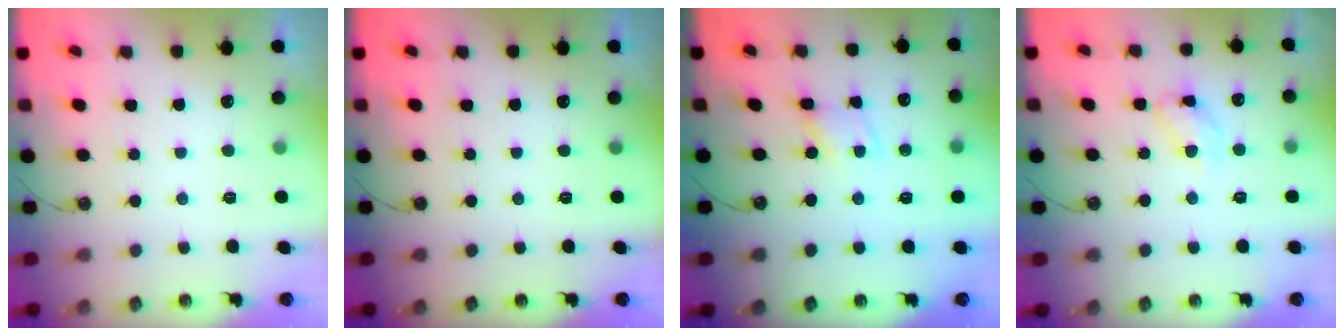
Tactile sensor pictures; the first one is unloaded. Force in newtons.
{"total": 0.0}
{"total": 1.4, "press": 1.4, "slide": 0.1}
{"total": 10.9, "press": 10.9, "slide": 0.9}